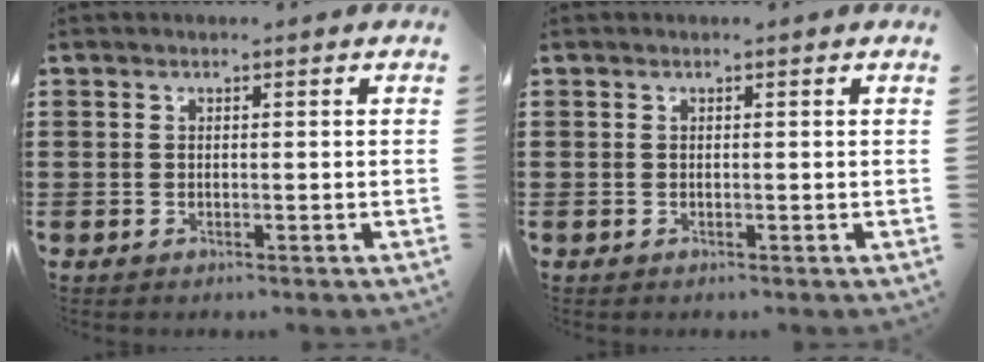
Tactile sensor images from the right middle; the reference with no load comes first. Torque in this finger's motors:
{"motor_torque": [-1.26, -0.87, 0.04, -0.01]}